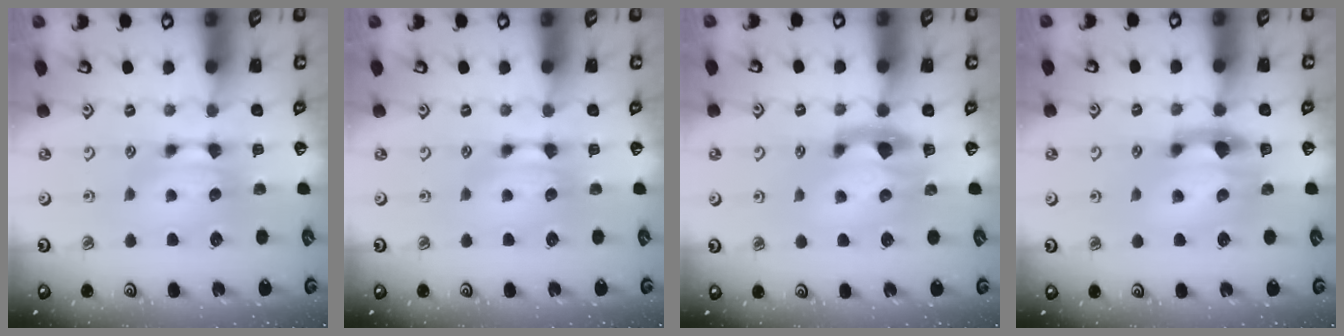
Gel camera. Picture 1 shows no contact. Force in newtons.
{"total": 0.0}
{"total": 2.8, "press": 2.5, "slide": 1.3}
{"total": 4.5, "press": 4.0, "slide": 2.1}